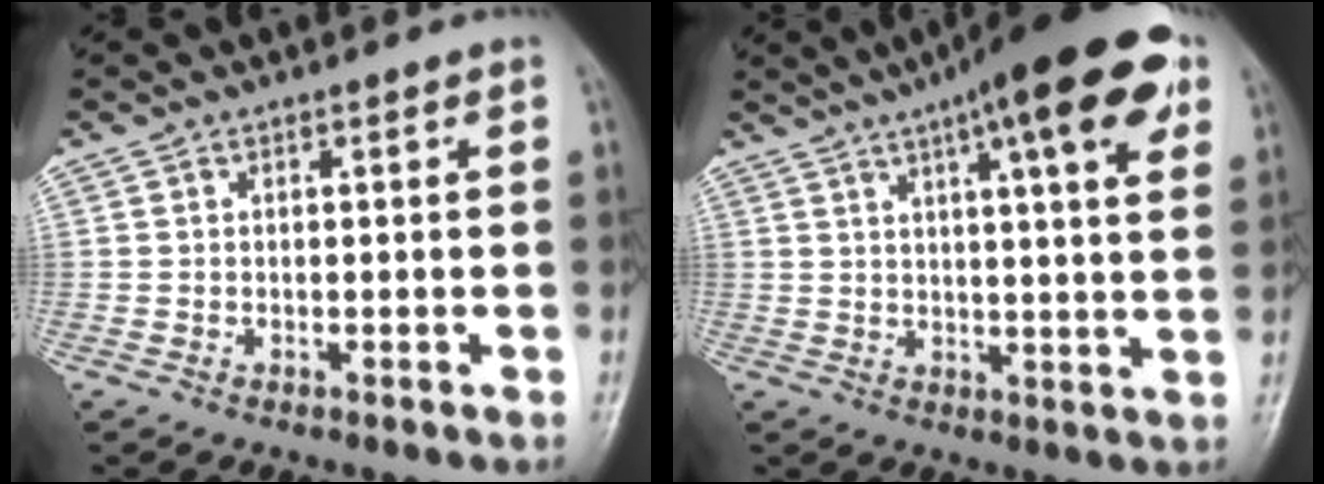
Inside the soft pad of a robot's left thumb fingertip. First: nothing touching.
{"total": 18.5, "force": [9.6, 4.3, 15.2], "torque": [-0.205, -0.006, 0.131]}